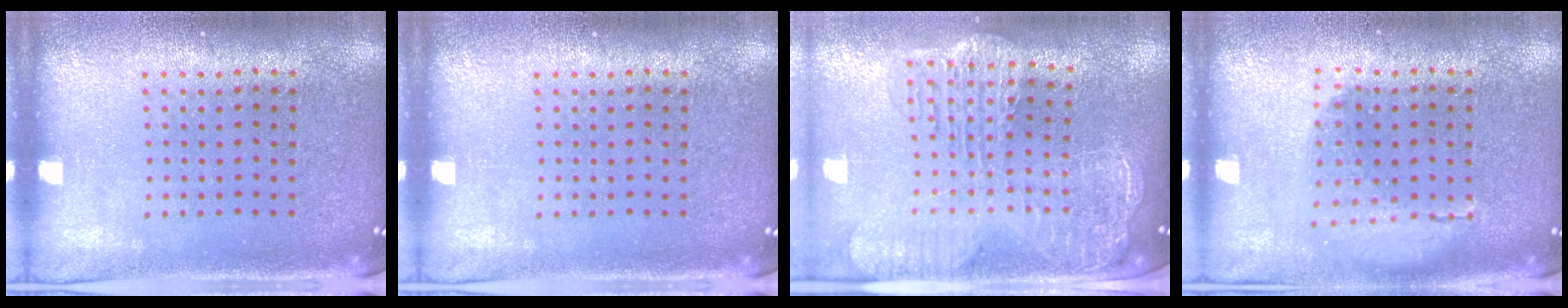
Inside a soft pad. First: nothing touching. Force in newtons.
{"total": 0.0}
{"total": 2.9, "press": 2.4, "slide": 1.7}
{"total": 1.2, "press": 1.2, "slide": 0.3}